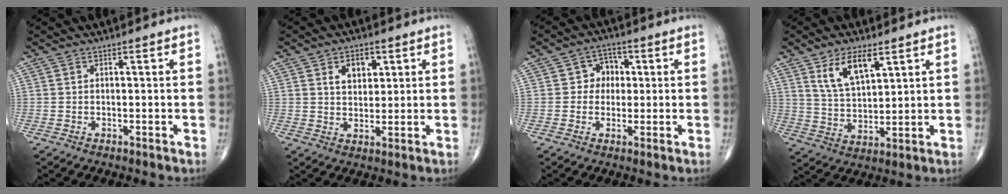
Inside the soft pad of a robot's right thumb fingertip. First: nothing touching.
{"total": 5.7, "force": [2.4, 3.7, 3.6], "torque": [-0.034, -0.012, 0.037]}
{"total": 5.1, "force": [0.6, 4.6, 2.3], "torque": [0.002, 0.010, 0.000]}
{"total": 9.5, "force": [5.1, 4.2, 6.8], "torque": [-0.112, -0.029, 0.103]}